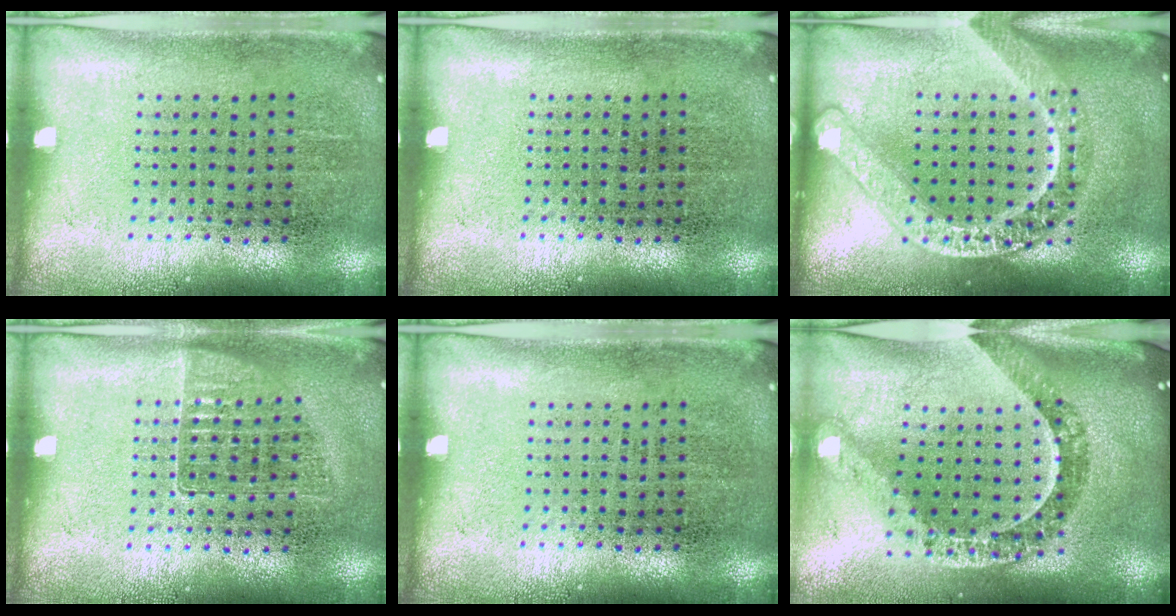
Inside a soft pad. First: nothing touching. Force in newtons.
{"total": 0.0}
{"total": 3.1, "press": 3.1, "slide": 0.4}
{"total": 1.0, "press": 0.9, "slide": 0.3}
{"total": 0.0}
{"total": 1.7, "press": 1.5, "slide": 0.9}